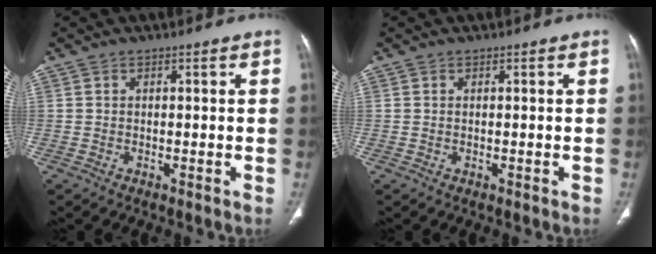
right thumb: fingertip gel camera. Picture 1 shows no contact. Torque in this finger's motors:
{"motor_torque": [0.13, -0.18, -0.06, -0.42, -0.03]}